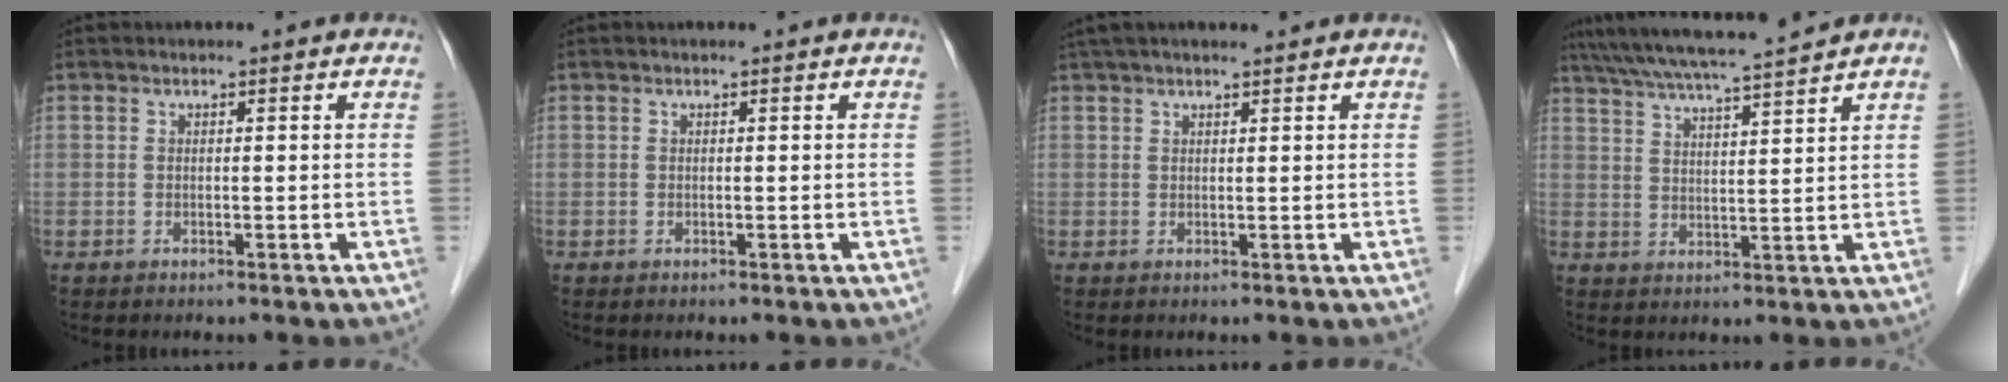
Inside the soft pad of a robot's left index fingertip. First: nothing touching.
{"total": 0.0}
{"total": 6.1, "force": [5.1, 0.5, 3.3], "torque": [-0.052, 0.035, 0.082]}
{"total": 11.8, "force": [10.4, -1.2, 5.5], "torque": [-0.098, 0.018, 0.163]}